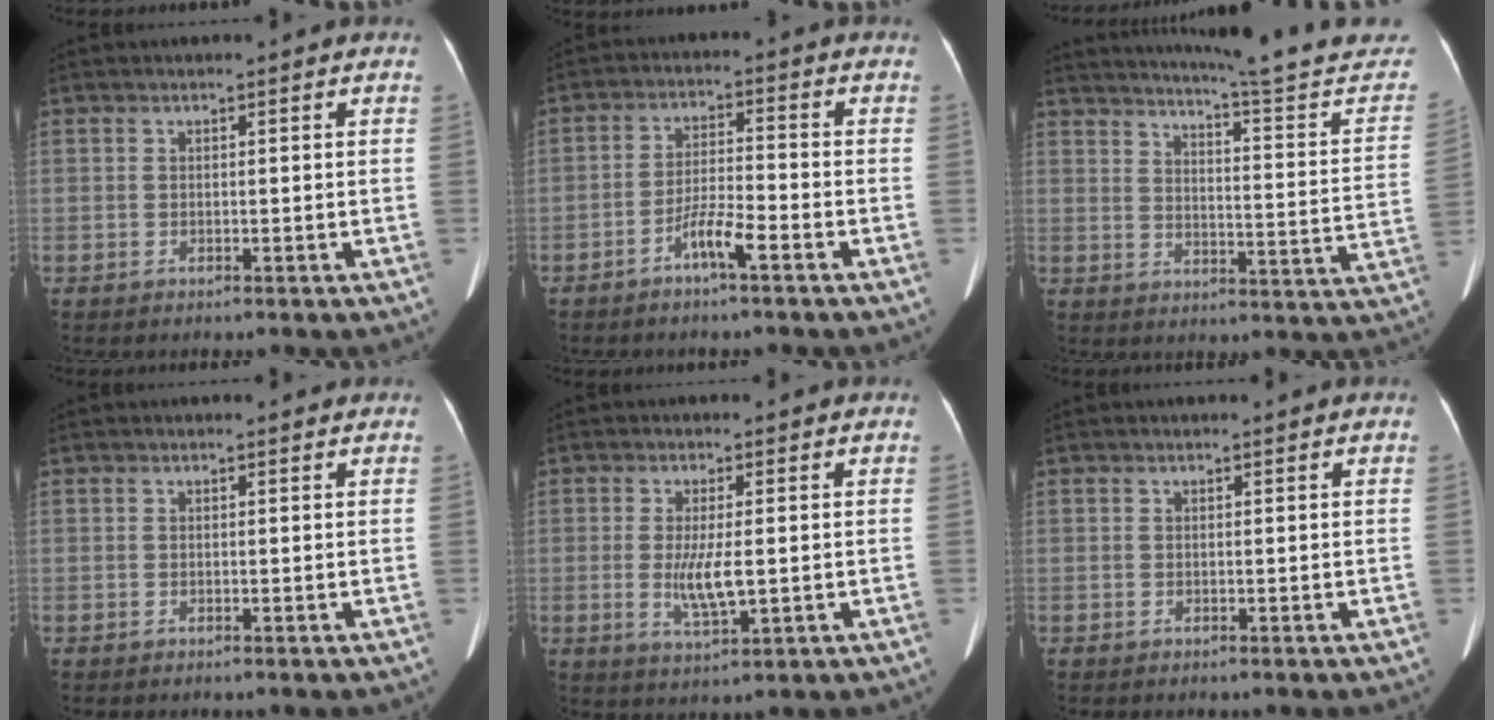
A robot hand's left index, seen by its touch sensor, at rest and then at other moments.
{"total": 4.9, "force": [-3.0, 0.2, 3.8], "torque": [-0.078, 0.002, -0.059]}
{"total": 23.8, "force": [22.1, 0.6, 8.8], "torque": [-0.120, -0.084, 0.268]}
{"total": 1.0, "force": [0.9, 0.3, 0.2], "torque": [-0.012, 0.002, 0.007]}
{"total": 5.1, "force": [-0.2, 1.0, 5.0], "torque": [-0.102, -0.012, -0.002]}
{"total": 0.5, "force": [0.5, 0.1, 0.1], "torque": [-0.005, 0.001, 0.004]}